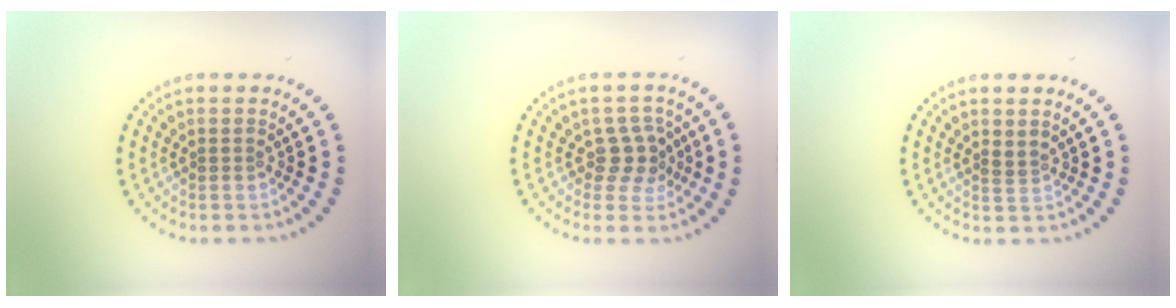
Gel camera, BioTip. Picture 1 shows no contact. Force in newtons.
{"total": 2.7, "press": 2.4, "slide": 1.3}
{"total": 0.9, "press": 0.5, "slide": 0.7}